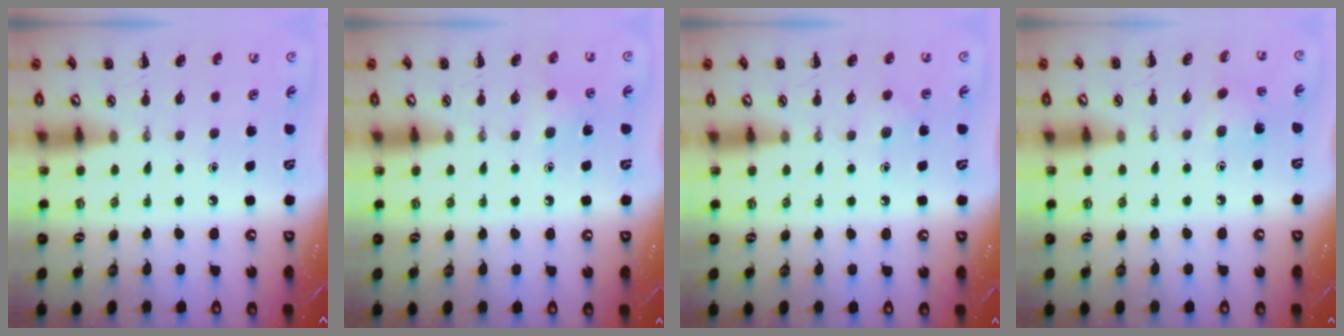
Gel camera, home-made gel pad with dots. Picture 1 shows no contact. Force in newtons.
{"total": 5.4, "press": 5.1, "slide": 1.7}
{"total": 3.2, "press": 3.1, "slide": 0.9}
{"total": 4.2, "press": 4.0, "slide": 1.2}